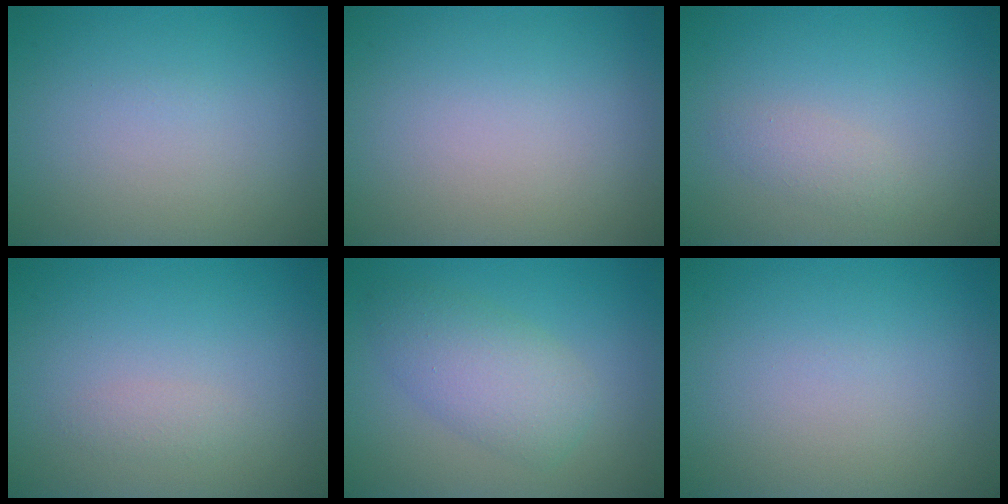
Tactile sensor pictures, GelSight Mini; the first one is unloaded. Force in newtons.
{"total": 0.0}
{"total": 1.4, "press": 1.4, "slide": 0.1}
{"total": 0.8, "press": 0.8, "slide": 0.0}
{"total": 4.3, "press": 4.3, "slide": 0.2}
{"total": 0.0}